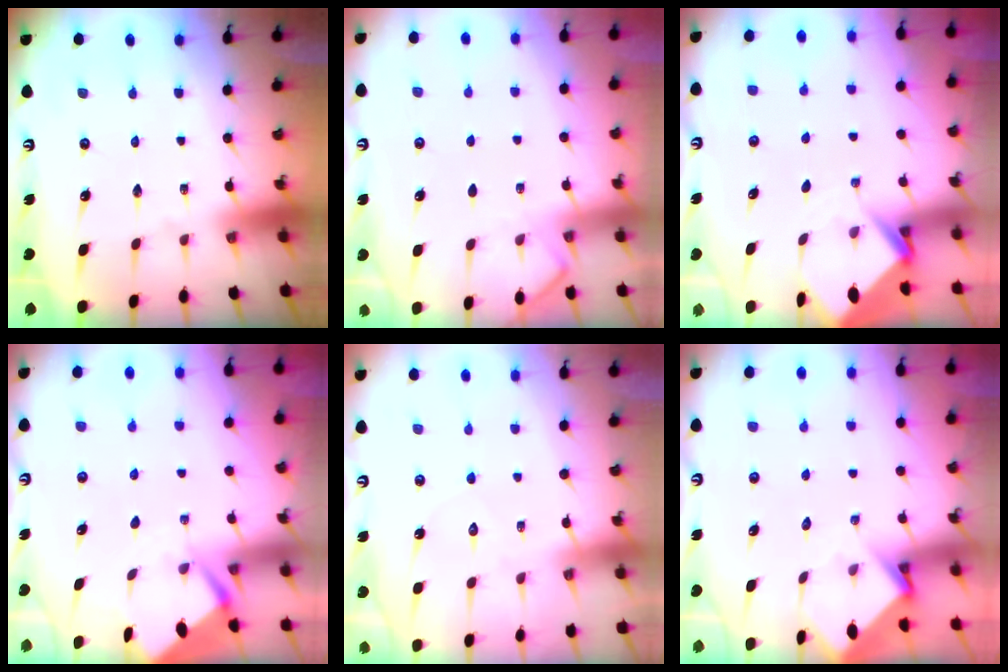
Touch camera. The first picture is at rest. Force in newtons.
{"total": 3.8, "press": 3.7, "slide": 0.4}
{"total": 3.8, "press": 3.8, "slide": 0.2}
{"total": 2.6, "press": 2.6, "slide": 0.4}
{"total": 4.5, "press": 4.5, "slide": 0.4}
{"total": 3.6, "press": 3.5, "slide": 0.2}